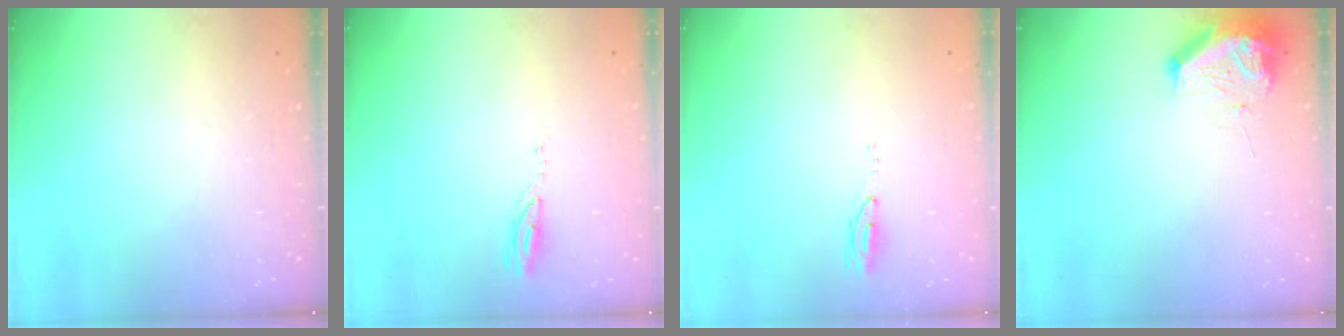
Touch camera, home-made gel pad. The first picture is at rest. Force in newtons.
{"total": 3.5, "press": 3.5, "slide": 0.3}
{"total": 4.2, "press": 2.6, "slide": 3.3}
{"total": 8.7, "press": 8.6, "slide": 1.0}